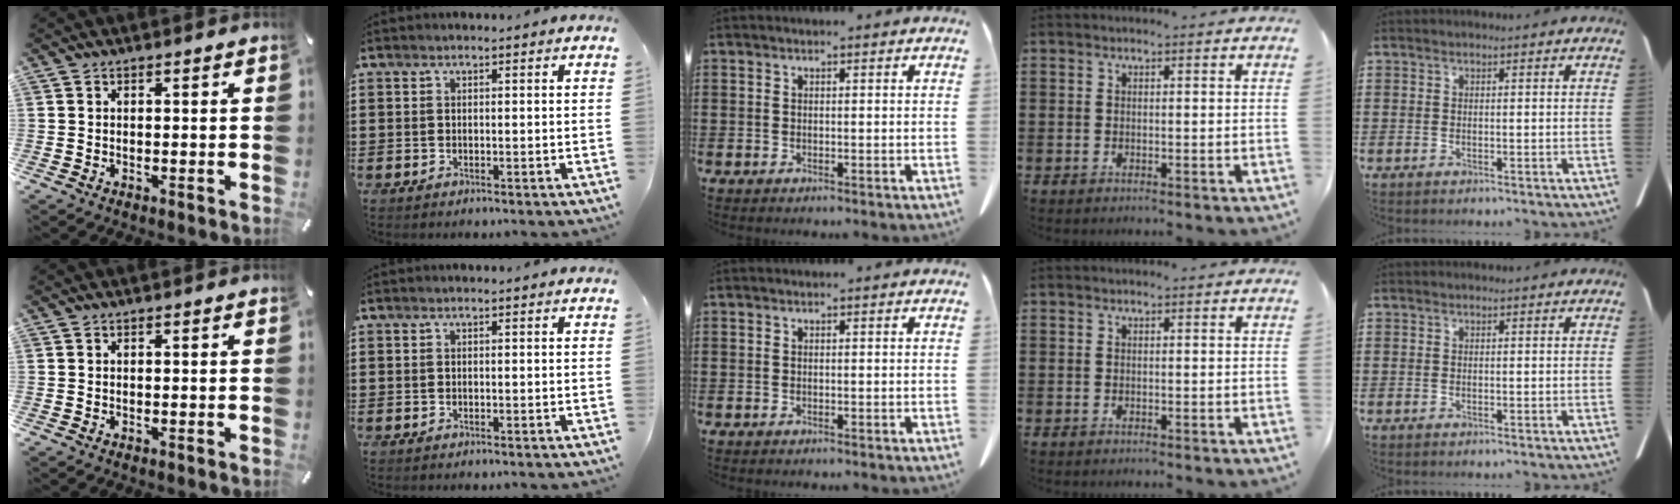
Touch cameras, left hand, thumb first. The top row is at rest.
{}